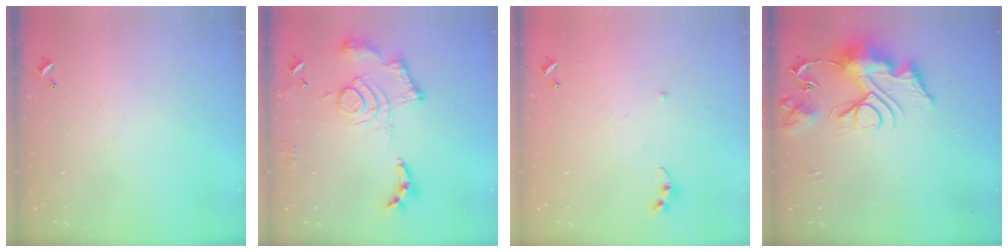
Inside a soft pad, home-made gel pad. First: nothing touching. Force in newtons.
{"total": 16.5, "press": 16.4, "slide": 1.7}
{"total": 4.8, "press": 4.7, "slide": 0.5}
{"total": 17.1, "press": 17.1, "slide": 1.7}